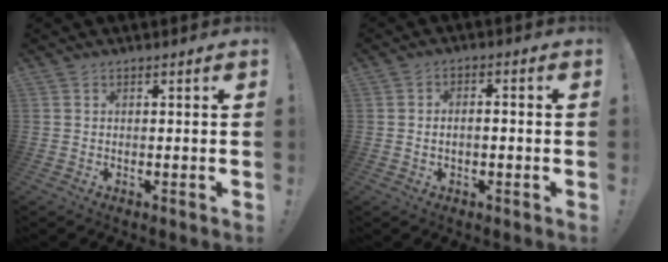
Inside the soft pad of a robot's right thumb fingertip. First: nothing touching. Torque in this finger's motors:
{"motor_torque": [0.09, -0.07, -0.14, -0.16, 0.00]}